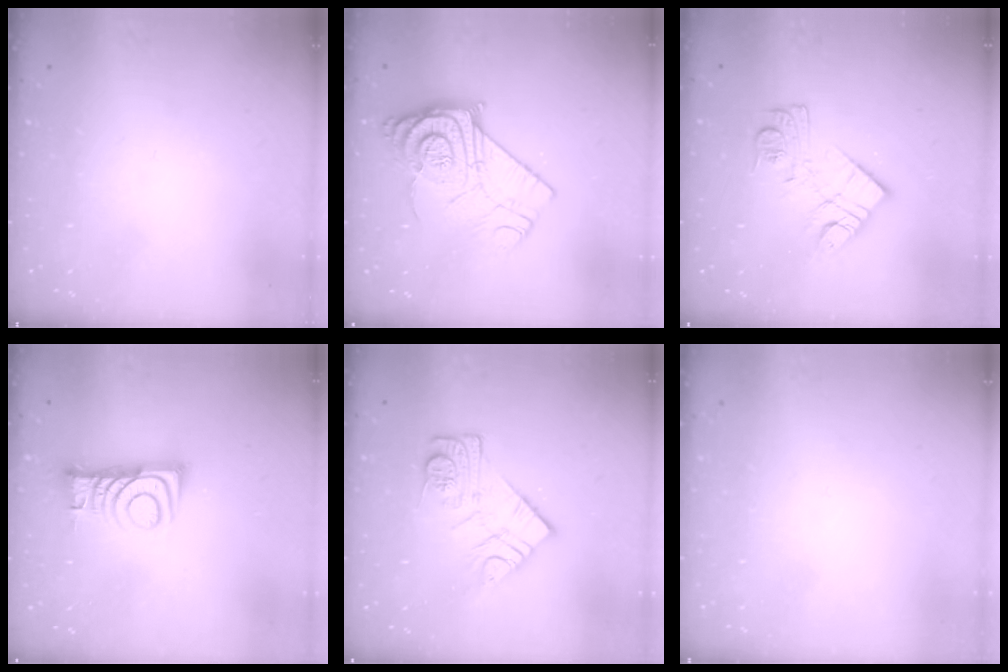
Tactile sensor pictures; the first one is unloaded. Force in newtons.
{"total": 14.6, "press": 14.5, "slide": 1.4}
{"total": 11.8, "press": 11.8, "slide": 0.7}
{"total": 10.1, "press": 10.1, "slide": 0.3}
{"total": 11.6, "press": 11.6, "slide": 0.6}
{"total": 1.5, "press": 1.5, "slide": 0.1}